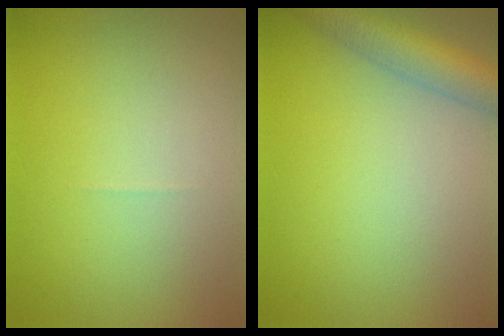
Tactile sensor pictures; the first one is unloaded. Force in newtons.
{"total": 4.5, "press": 4.5, "slide": 0.3}